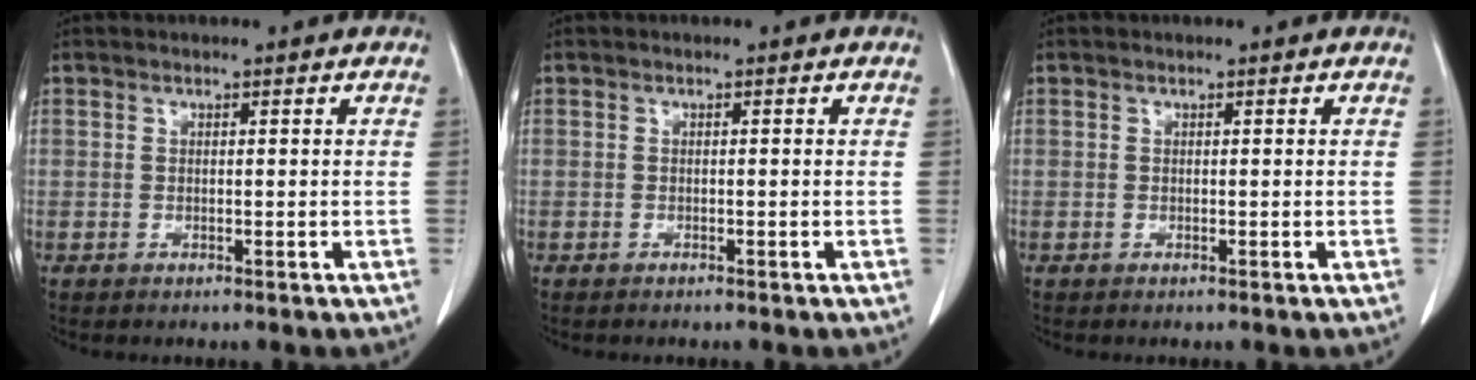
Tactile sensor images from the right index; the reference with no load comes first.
{"total": 0.5, "force": [-0.4, 0.1, 0.3], "torque": [-0.007, 0.000, -0.009]}
{"total": 0.0}